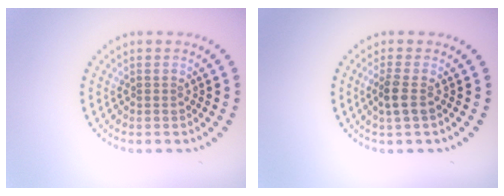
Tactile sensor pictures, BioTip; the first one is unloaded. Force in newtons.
{"total": 1.9, "press": 1.6, "slide": 1.0}